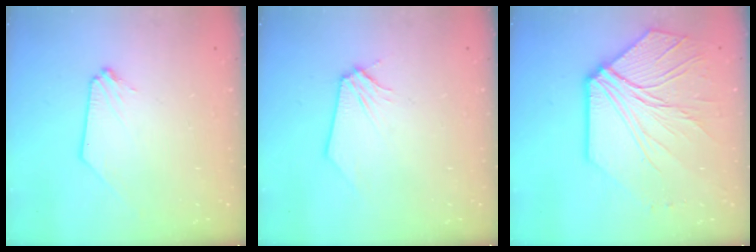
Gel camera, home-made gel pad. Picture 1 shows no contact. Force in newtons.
{"total": 0.0}
{"total": 13.5, "press": 13.4, "slide": 1.8}